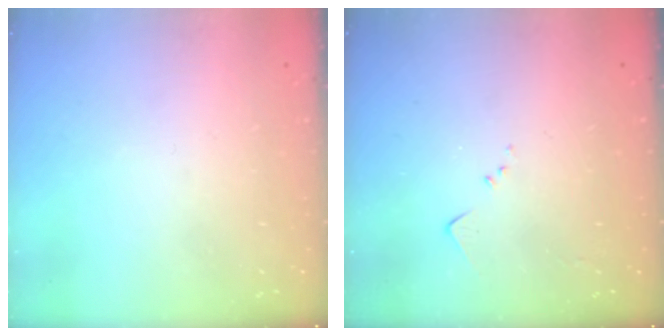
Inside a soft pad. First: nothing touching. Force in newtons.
{"total": 4.0, "press": 4.0, "slide": 0.5}